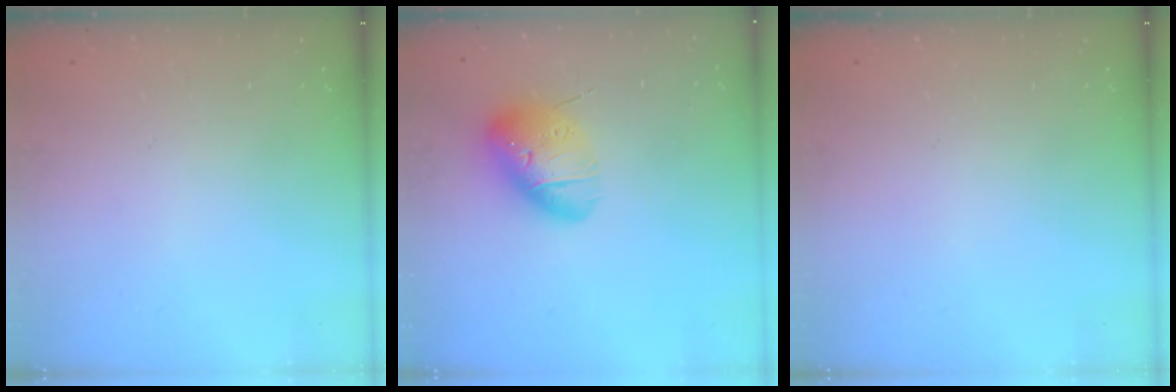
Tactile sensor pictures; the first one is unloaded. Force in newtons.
{"total": 14.1, "press": 13.9, "slide": 2.6}
{"total": 0.0}